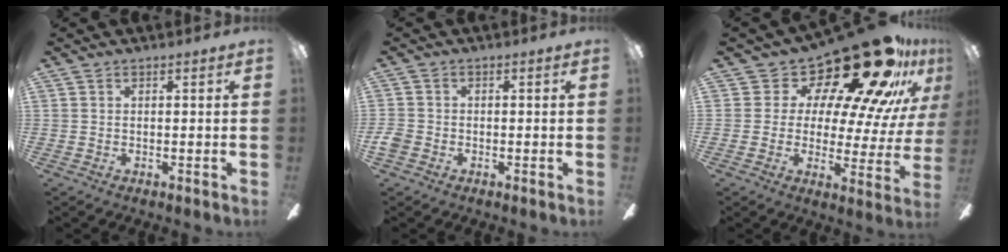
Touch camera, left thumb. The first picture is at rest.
{"total": 2.8, "force": [-1.2, 2.2, 1.3], "torque": [-0.025, 0.007, -0.024]}
{"total": 23.0, "force": [15.8, 9.1, 14.1], "torque": [-0.208, -0.120, 0.265]}